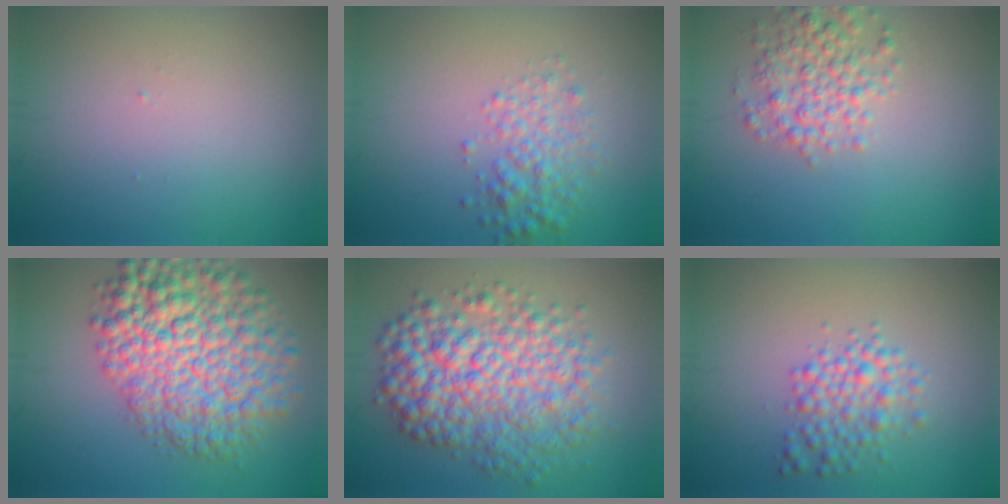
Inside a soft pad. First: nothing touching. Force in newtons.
{"total": 2.8, "press": 2.8, "slide": 0.0}
{"total": 3.7, "press": 3.7, "slide": 0.1}
{"total": 10.1, "press": 10.1, "slide": 0.3}
{"total": 8.2, "press": 8.2, "slide": 0.1}
{"total": 3.3, "press": 3.3, "slide": 0.1}